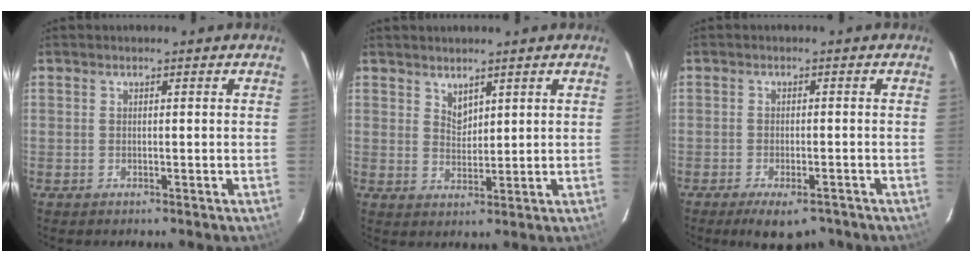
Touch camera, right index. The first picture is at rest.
{"total": 2.8, "force": [2.3, 1.2, 1.0], "torque": [-0.014, 0.000, 0.043]}
{"total": 6.6, "force": [-5.0, 2.2, 3.7], "torque": [-0.073, -0.013, -0.074]}